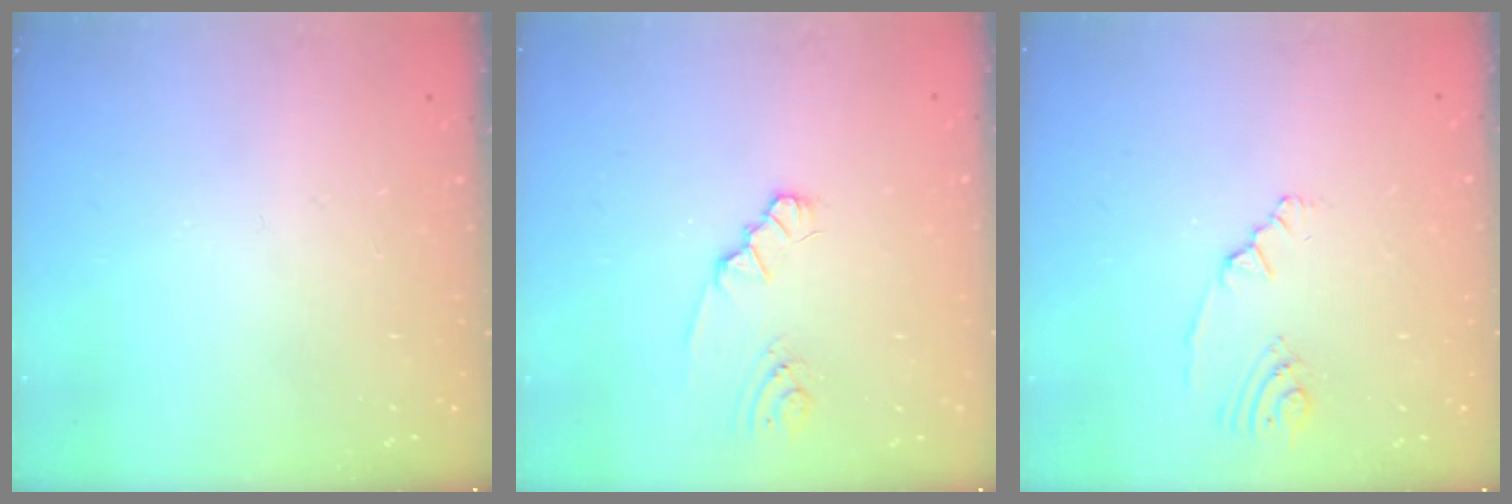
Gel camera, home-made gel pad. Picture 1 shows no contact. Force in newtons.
{"total": 1.8, "press": 1.8, "slide": 0.2}
{"total": 2.5, "press": 2.2, "slide": 1.1}